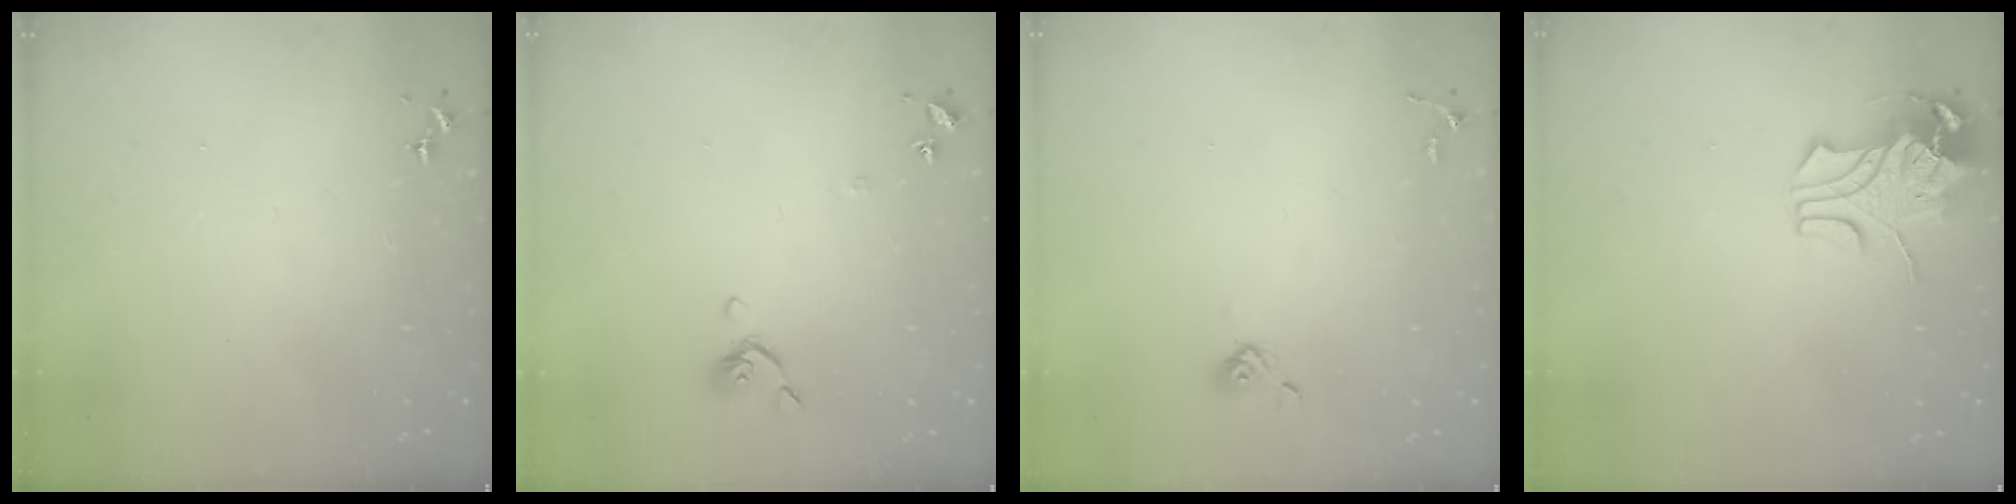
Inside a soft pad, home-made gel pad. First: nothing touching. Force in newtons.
{"total": 6.7, "press": 6.6, "slide": 1.0}
{"total": 3.9, "press": 3.6, "slide": 1.5}
{"total": 9.2, "press": 9.1, "slide": 1.2}